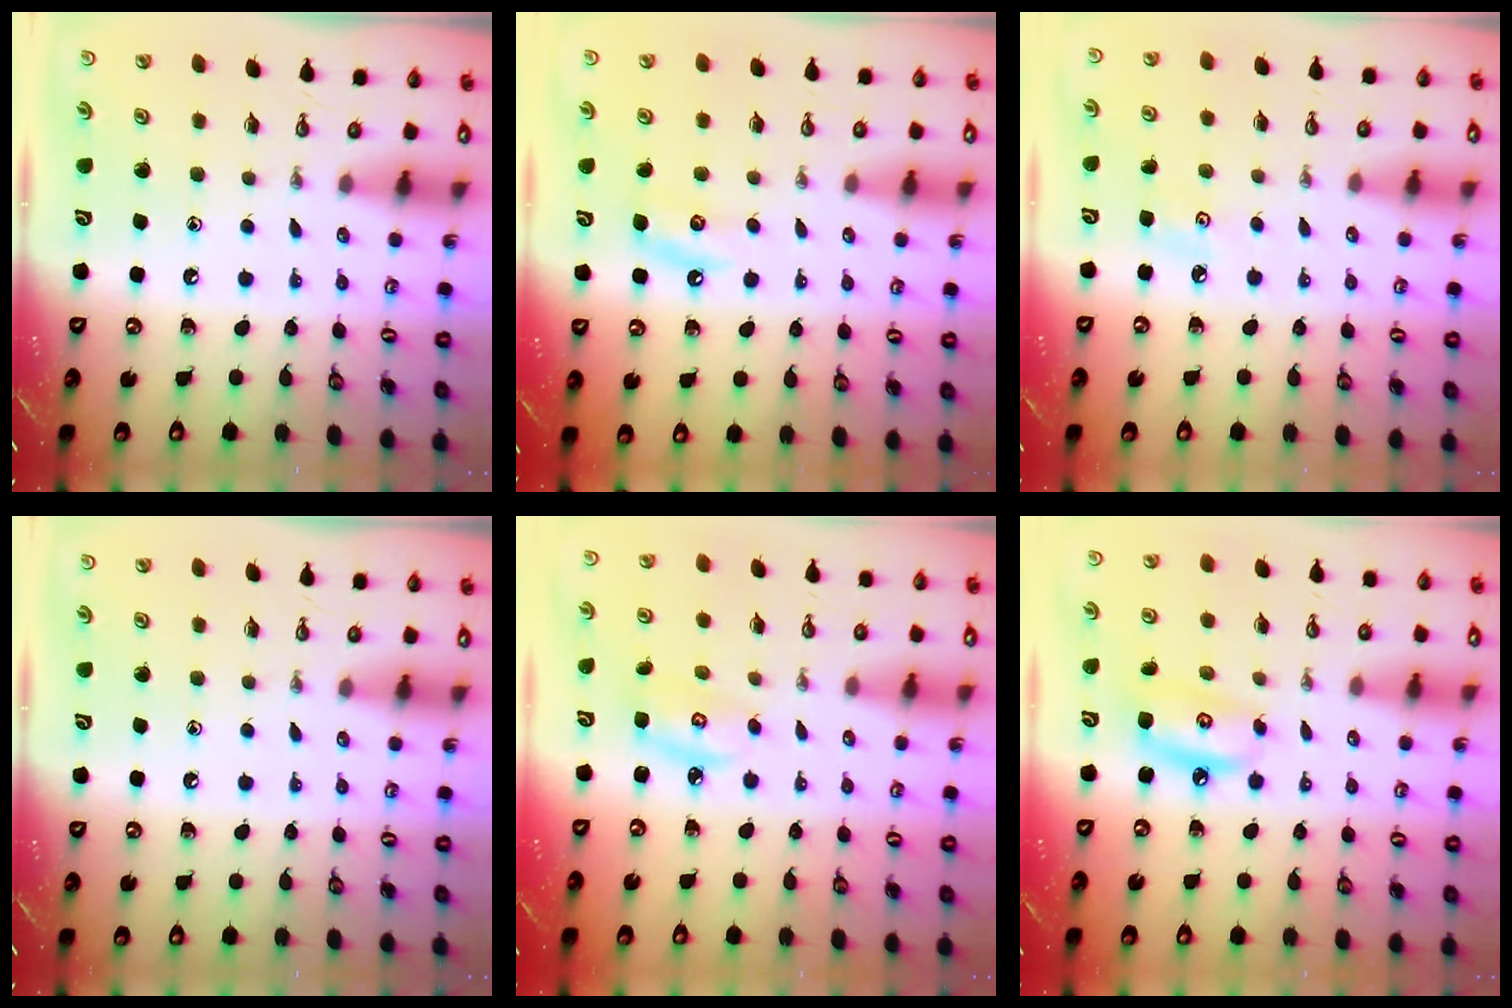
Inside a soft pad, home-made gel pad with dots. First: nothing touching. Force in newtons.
{"total": 4.3, "press": 4.3, "slide": 0.3}
{"total": 3.5, "press": 3.4, "slide": 0.5}
{"total": 0.0}
{"total": 3.9, "press": 3.9, "slide": 0.3}
{"total": 7.8, "press": 7.8, "slide": 0.8}